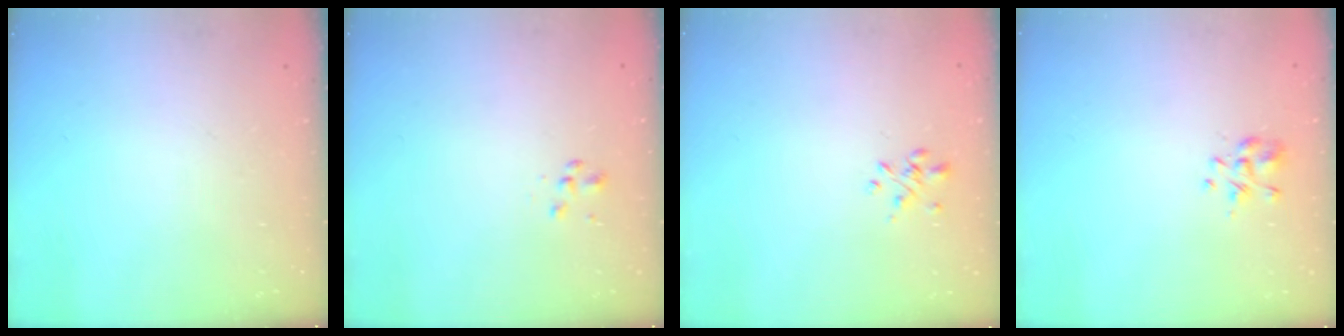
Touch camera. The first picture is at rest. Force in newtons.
{"total": 1.6, "press": 1.5, "slide": 0.4}
{"total": 1.9, "press": 1.8, "slide": 0.6}
{"total": 2.5, "press": 2.3, "slide": 0.8}